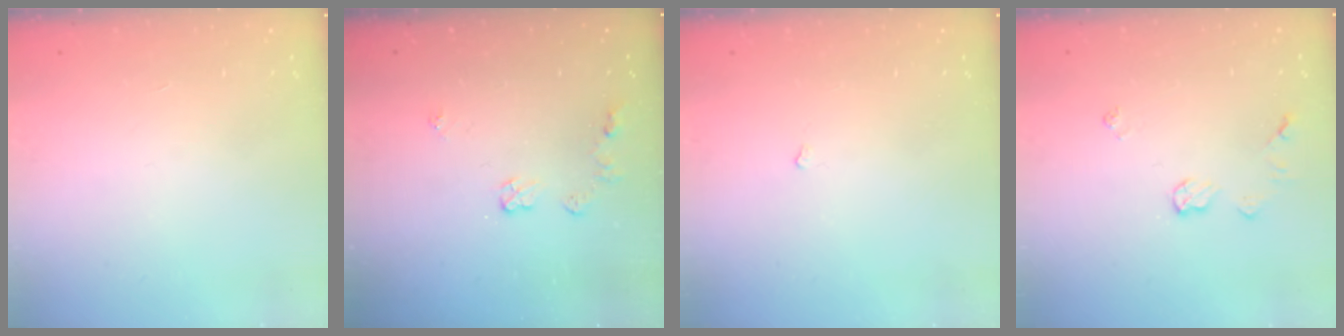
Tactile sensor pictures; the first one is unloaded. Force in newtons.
{"total": 5.3, "press": 5.2, "slide": 0.3}
{"total": 2.2, "press": 2.1, "slide": 0.4}
{"total": 6.0, "press": 6.0, "slide": 0.3}